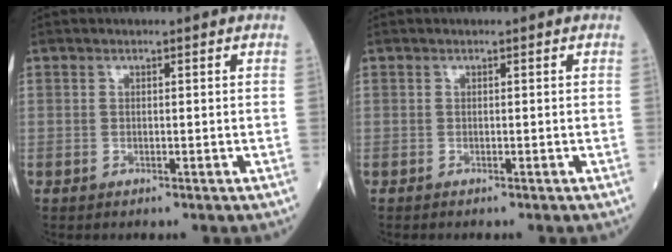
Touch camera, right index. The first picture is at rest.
{"total": 0.0}